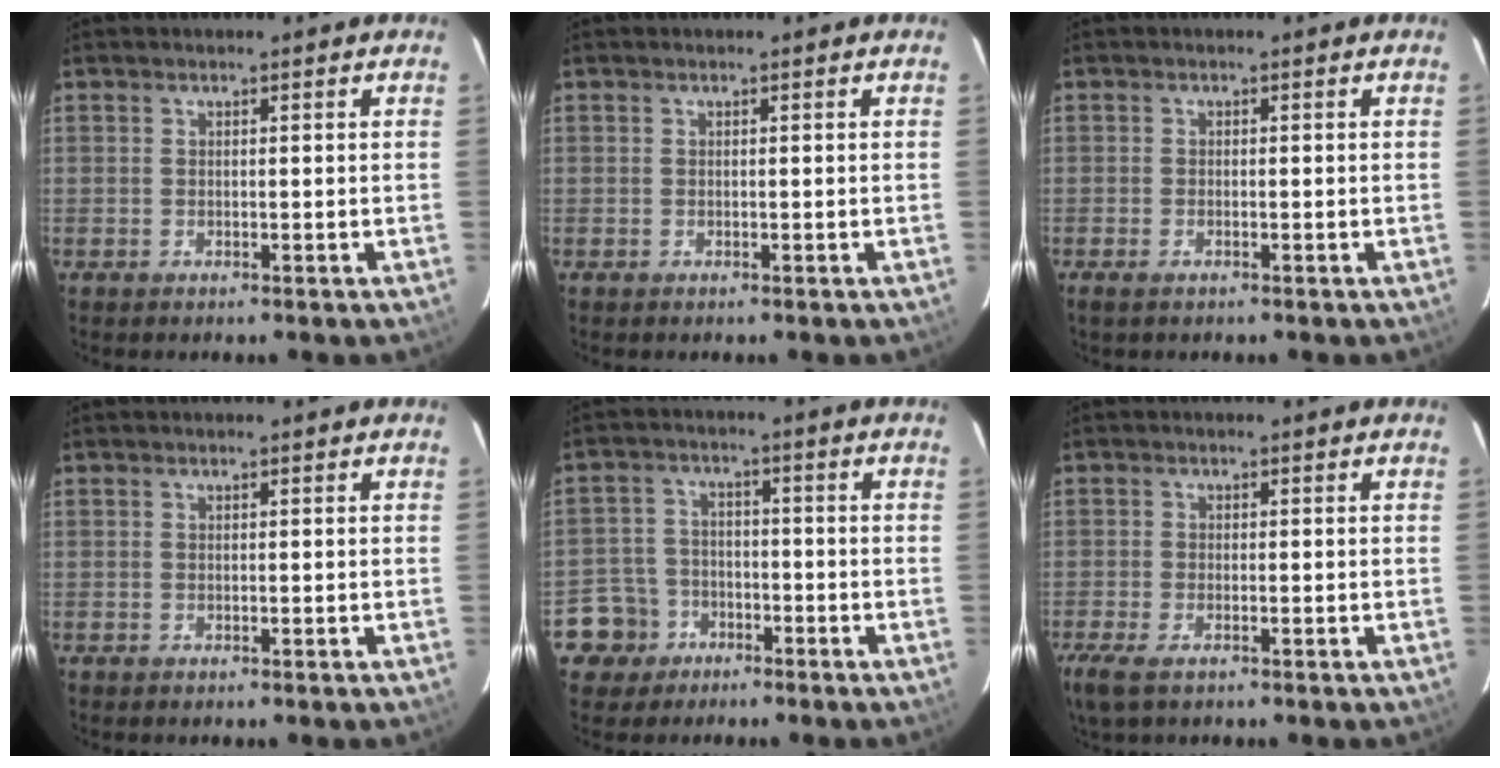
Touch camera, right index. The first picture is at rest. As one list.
[{"total": 0.0}, {"total": 1.5, "force": [-1.0, 0.6, 0.9], "torque": [-0.022, -0.002, -0.020]}, {"total": 0.0}, {"total": 7.0, "force": [-3.9, 5.8, 0.8], "torque": [-0.041, 0.025, -0.066]}, {"total": 5.5, "force": [-3.5, 2.1, 3.7], "torque": [-0.091, -0.017, -0.066]}]